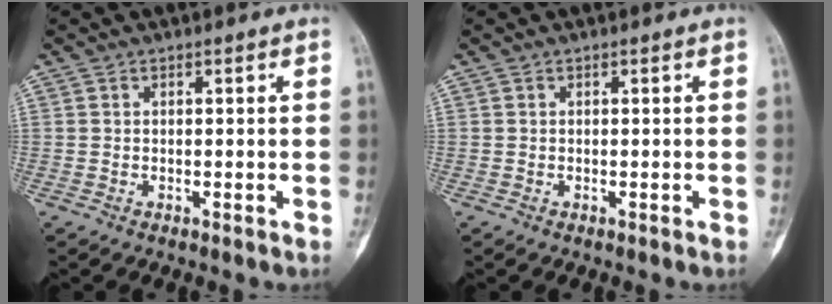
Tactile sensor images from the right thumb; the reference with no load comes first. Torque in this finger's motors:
{"motor_torque": [-0.26, 0.24, 0.00, 0.00, 0.00]}